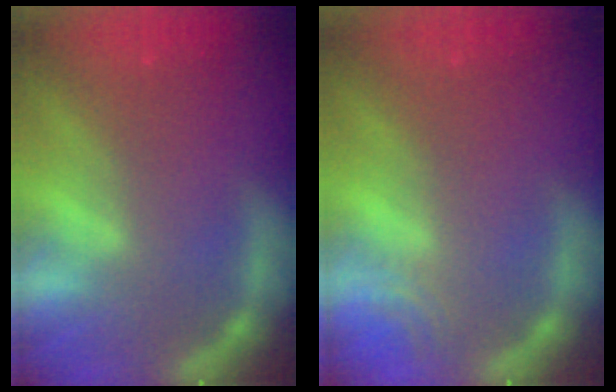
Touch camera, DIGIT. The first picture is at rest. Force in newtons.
{"total": 1.5}